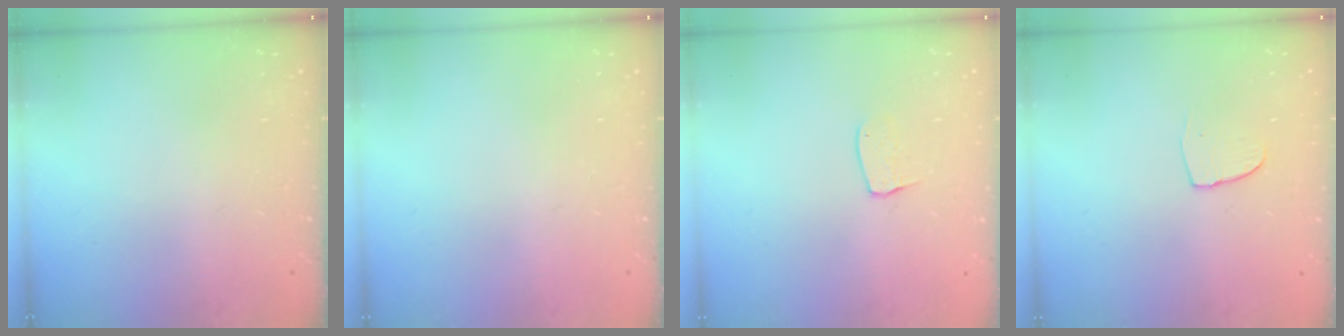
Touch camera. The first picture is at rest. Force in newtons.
{"total": 0.0}
{"total": 5.6, "press": 5.6, "slide": 0.3}
{"total": 4.2, "press": 4.2, "slide": 0.3}